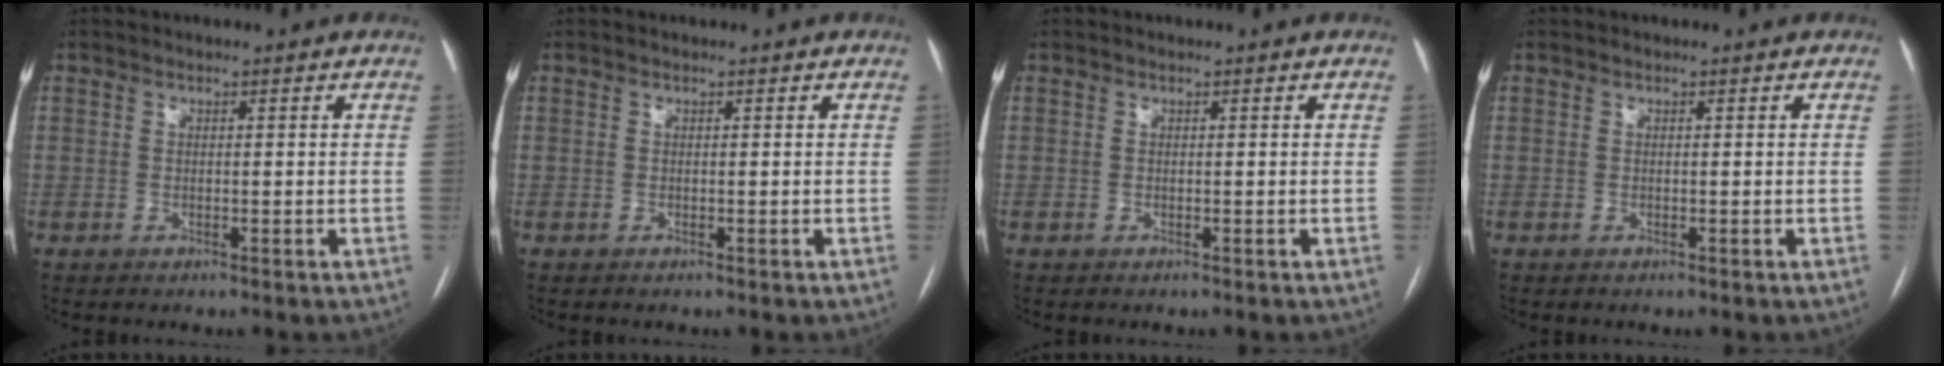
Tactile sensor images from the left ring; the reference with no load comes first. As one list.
[{"total": 0.0}, {"total": 0.0}, {"total": 0.0}]